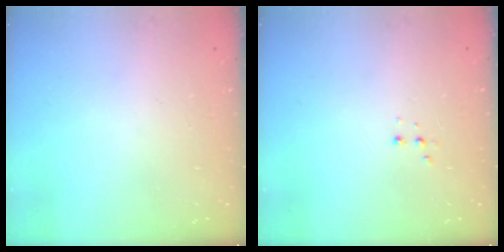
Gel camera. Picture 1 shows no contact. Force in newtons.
{"total": 3.0, "press": 2.9, "slide": 0.7}